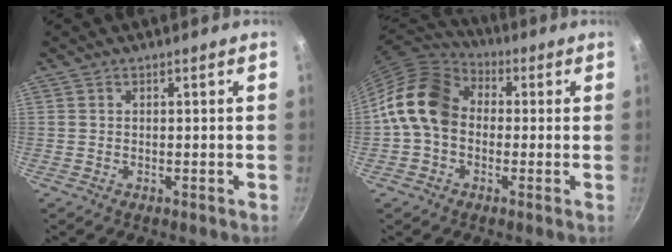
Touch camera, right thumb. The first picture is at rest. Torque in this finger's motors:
{"motor_torque": [0.74, 0.72, 0.41, -0.41, 0.45]}